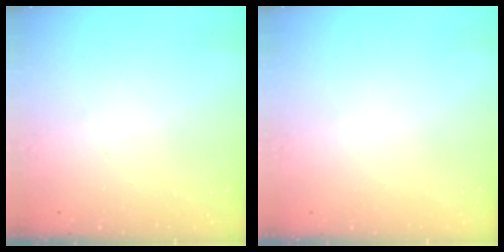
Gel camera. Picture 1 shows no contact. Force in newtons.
{"total": 0.0}